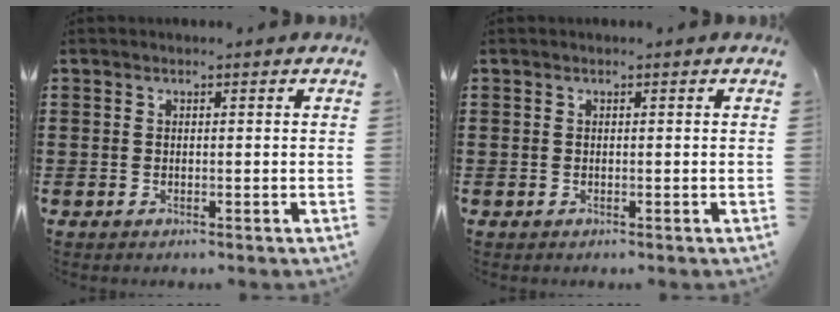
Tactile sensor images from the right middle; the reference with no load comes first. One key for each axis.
{"total": 0.0}